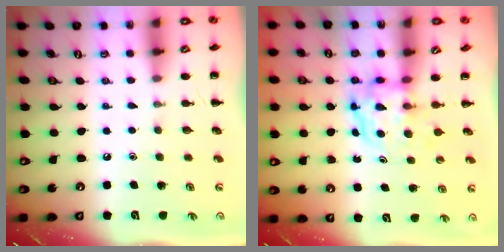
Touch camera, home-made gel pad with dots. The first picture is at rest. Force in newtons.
{"total": 3.9, "press": 3.9, "slide": 0.4}